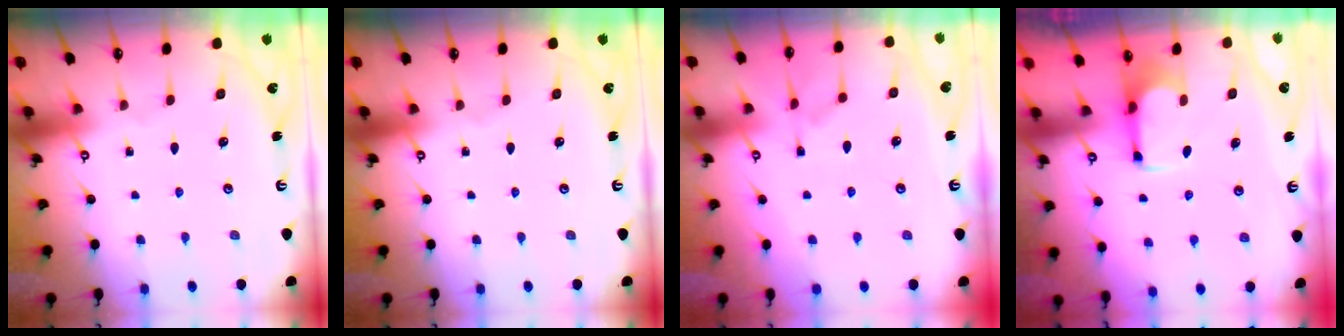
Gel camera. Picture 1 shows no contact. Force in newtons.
{"total": 0.0}
{"total": 2.1, "press": 1.9, "slide": 1.0}
{"total": 2.7, "press": 2.5, "slide": 1.1}